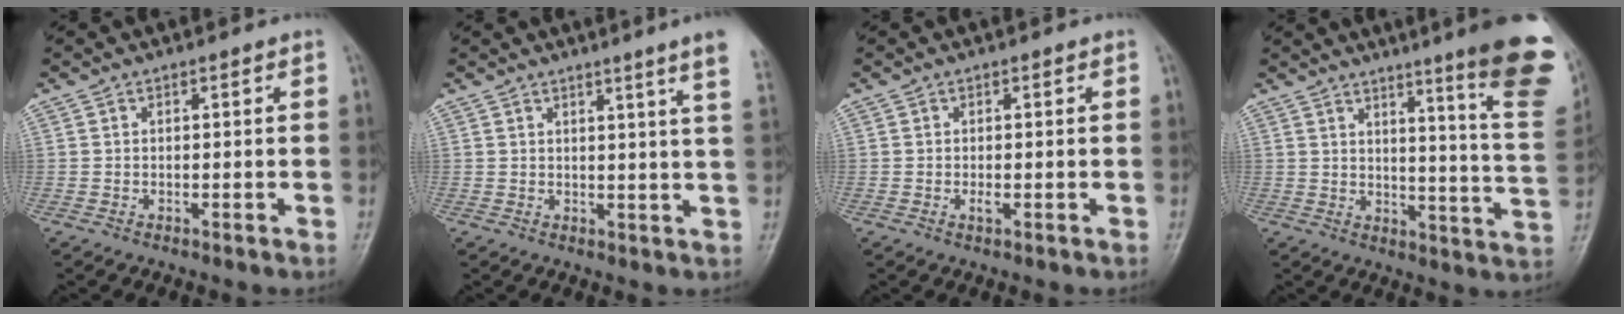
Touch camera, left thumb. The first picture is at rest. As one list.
[{"total": 7.9, "force": [5.4, -1.0, 5.6], "torque": [-0.071, -0.022, 0.052]}, {"total": 1.1, "force": [-0.1, 0.3, 1.0], "torque": [-0.018, 0.002, 0.001]}, {"total": 19.6, "force": [11.8, 1.6, 15.5], "torque": [-0.171, -0.075, 0.144]}]